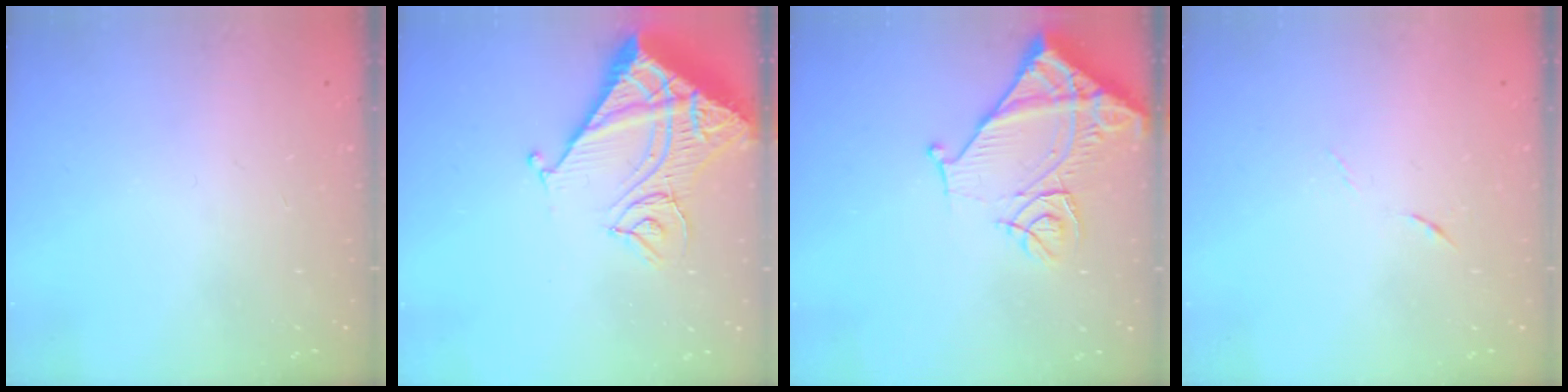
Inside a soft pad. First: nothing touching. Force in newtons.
{"total": 14.7, "press": 14.6, "slide": 1.6}
{"total": 12.4, "press": 12.3, "slide": 1.6}
{"total": 4.4, "press": 4.2, "slide": 1.3}